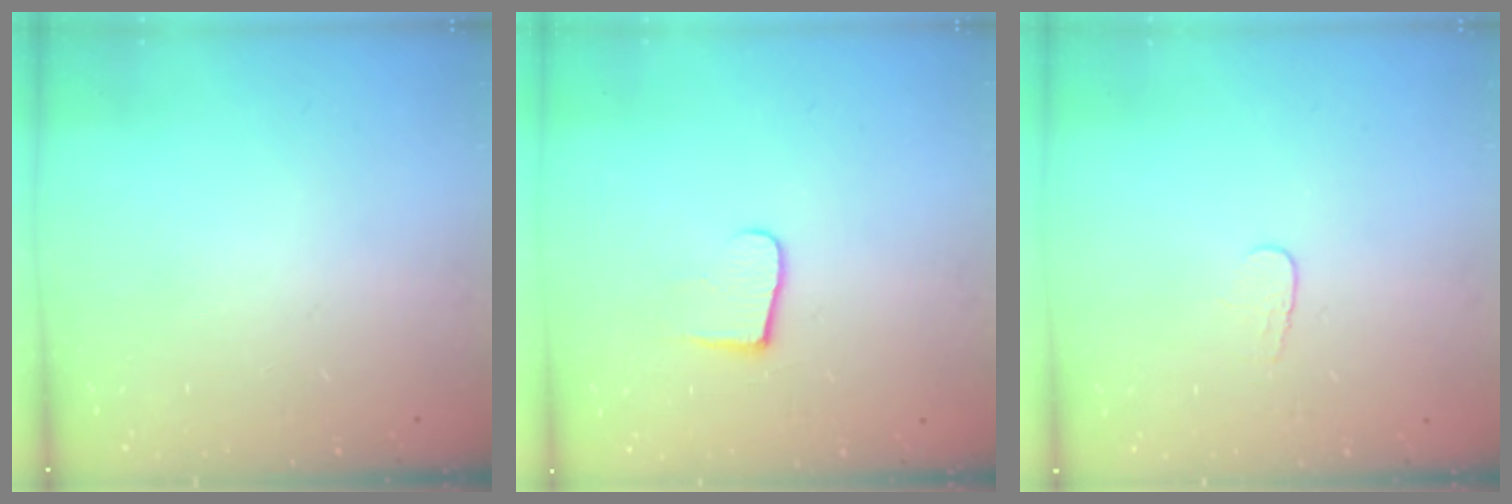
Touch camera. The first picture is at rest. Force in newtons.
{"total": 6.6, "press": 6.6, "slide": 0.6}
{"total": 3.6, "press": 3.5, "slide": 0.4}